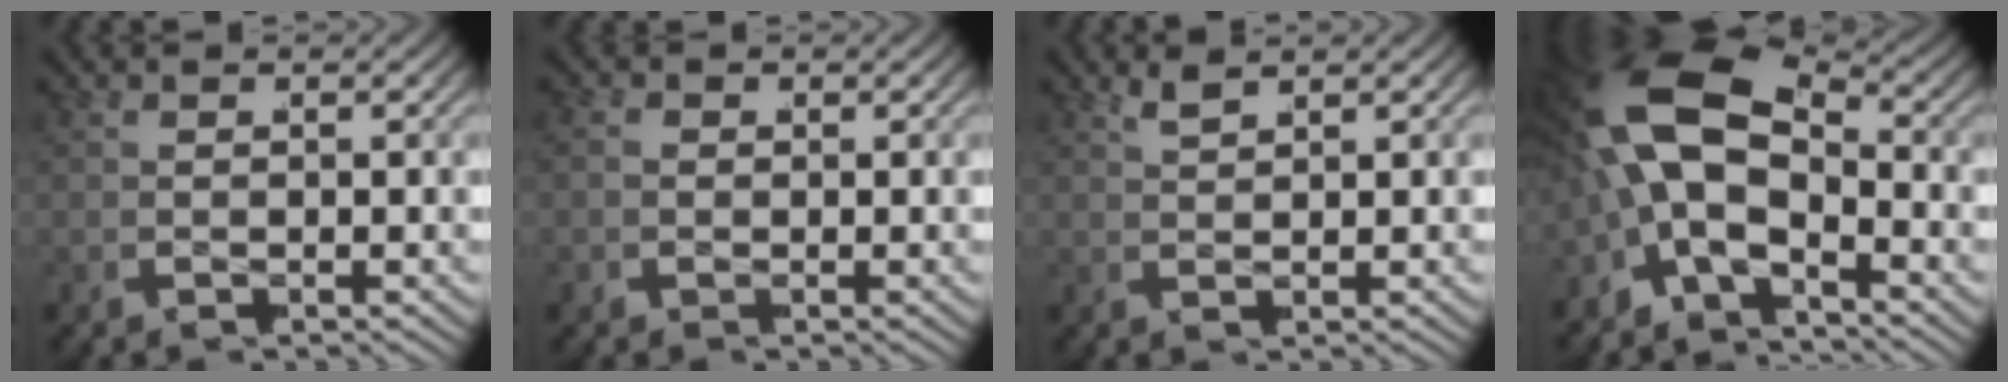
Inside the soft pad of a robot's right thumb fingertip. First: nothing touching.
{"total": 0.8, "force": [-0.2, 0.7, 0.2], "torque": [-0.007, -0.005, -0.004]}
{"total": 1.5, "force": [1.3, -0.8, 0.0], "torque": [0.007, 0.014, 0.024]}
{"total": 13.9, "force": [-1.5, 10.3, 9.3], "torque": [-0.208, -0.013, -0.042]}